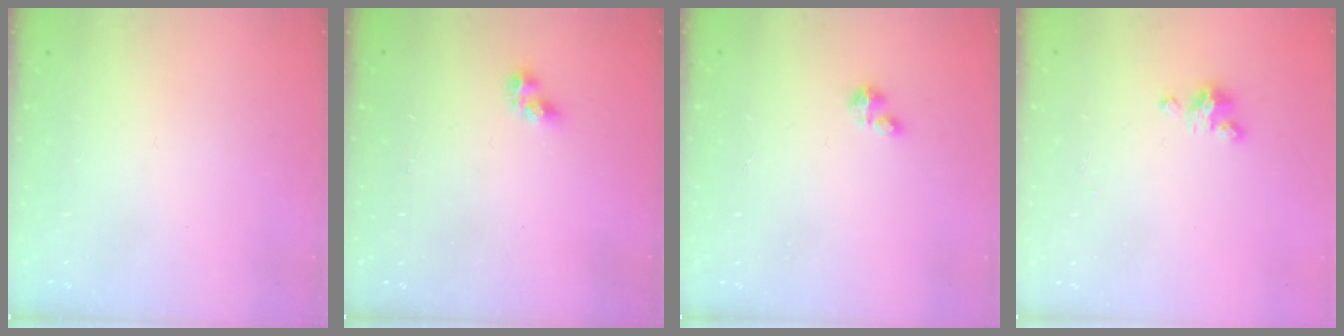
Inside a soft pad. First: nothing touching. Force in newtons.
{"total": 4.6, "press": 4.6, "slide": 0.2}
{"total": 1.7, "press": 1.6, "slide": 0.3}
{"total": 3.2, "press": 3.2, "slide": 0.3}